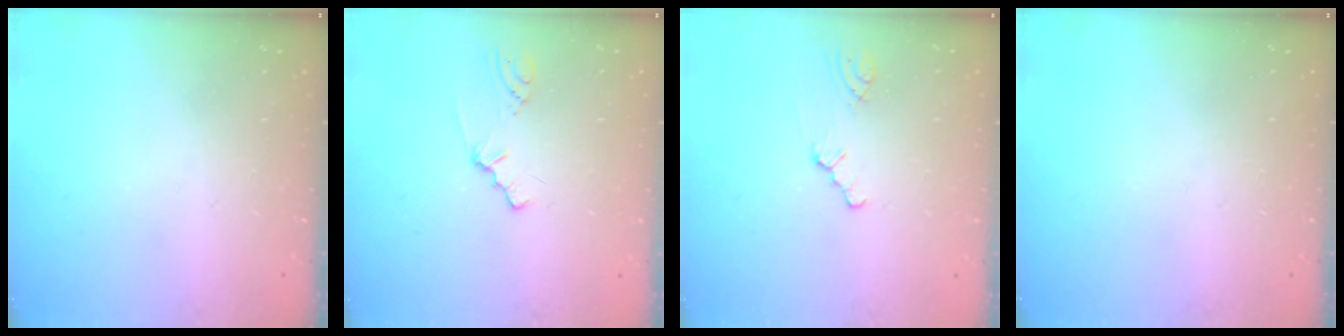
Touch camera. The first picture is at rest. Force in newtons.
{"total": 0.8, "press": 0.8, "slide": 0.2}
{"total": 1.3, "press": 1.3, "slide": 0.3}
{"total": 0.0}